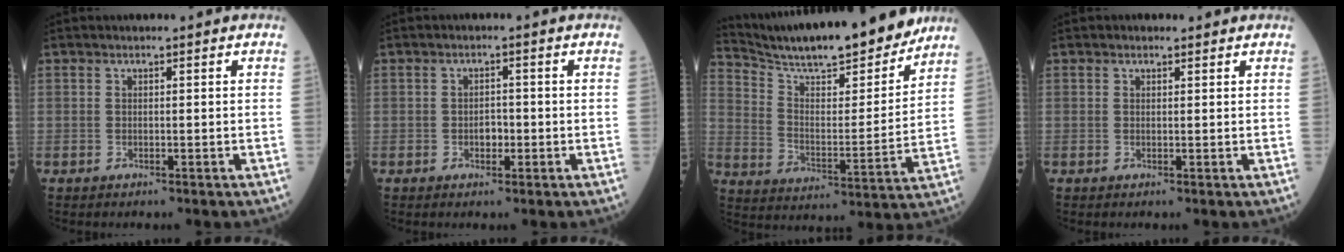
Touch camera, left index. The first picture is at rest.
{"total": 1.8, "force": [-0.5, 1.2, 1.3], "torque": [-0.019, 0.004, -0.007]}
{"total": 20.2, "force": [18.3, 2.2, 8.4], "torque": [-0.151, -0.016, 0.281]}
{"total": 0.9, "force": [0.7, 0.5, 0.1], "torque": [-0.005, 0.001, 0.008]}